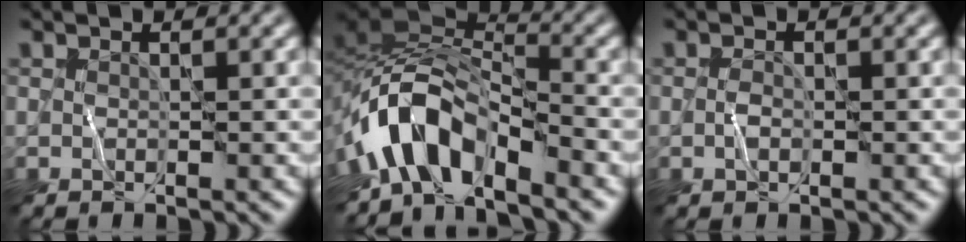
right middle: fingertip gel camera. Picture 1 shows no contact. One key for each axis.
{"total": 7.9, "fx": -4.4, "fy": 3.9, "fz": 5.2, "tx": -0.080, "ty": 0.009, "tz": -0.091}
{"total": 0.6, "fx": -0.1, "fy": 0.4, "fz": 0.5, "tx": -0.008, "ty": 0.004, "tz": -0.004}